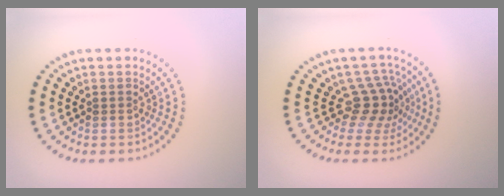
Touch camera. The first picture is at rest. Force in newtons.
{"total": 3.2, "press": 2.3, "slide": 2.3}